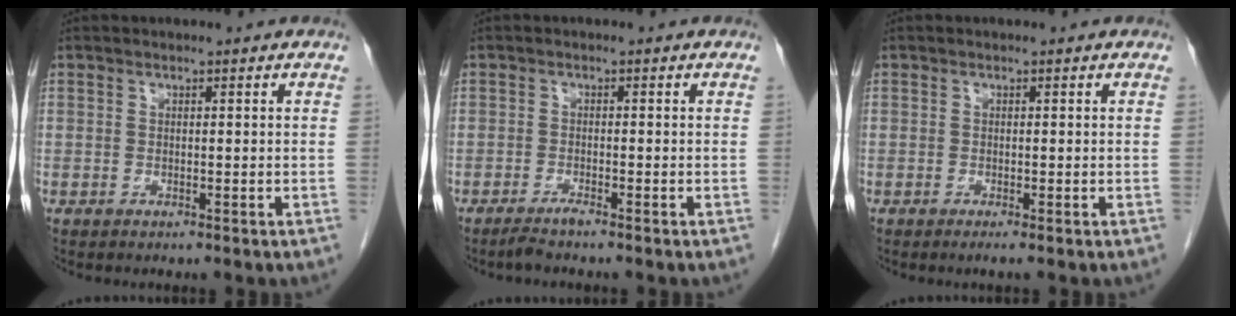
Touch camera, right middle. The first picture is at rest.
{"total": 1.7, "force": [-1.5, -0.3, 0.8], "torque": [-0.021, -0.003, -0.030]}
{"total": 0.6, "force": [-0.4, -0.1, 0.5], "torque": [-0.008, 0.000, -0.007]}